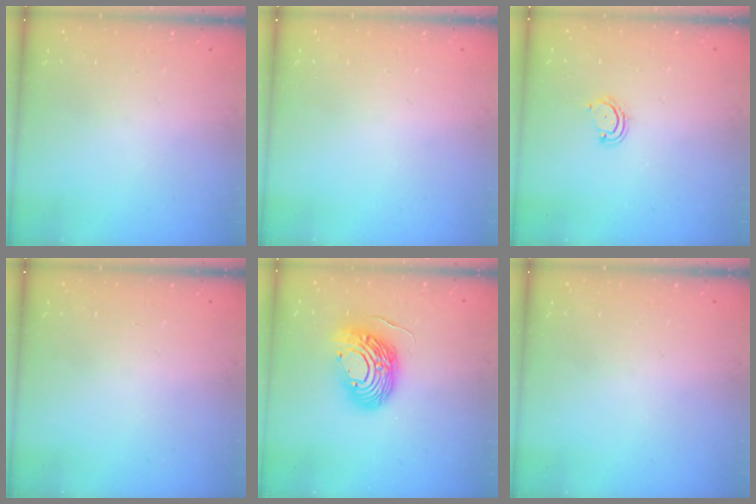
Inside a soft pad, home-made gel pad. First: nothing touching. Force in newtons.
{"total": 0.0}
{"total": 3.5, "press": 3.5, "slide": 0.3}
{"total": 0.0}
{"total": 13.9, "press": 13.7, "slide": 2.3}
{"total": 0.0}